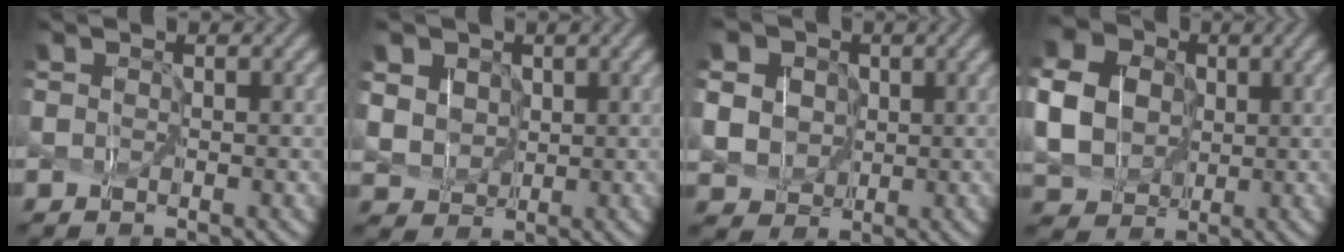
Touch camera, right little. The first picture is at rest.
{"total": 8.3, "force": [3.6, 6.5, 3.6], "torque": [-0.112, 0.019, 0.064]}
{"total": 10.3, "force": [3.2, 8.9, 4.1], "torque": [-0.143, 0.023, 0.065]}
{"total": 6.4, "force": [0.3, 5.3, 3.6], "torque": [-0.120, 0.001, 0.018]}